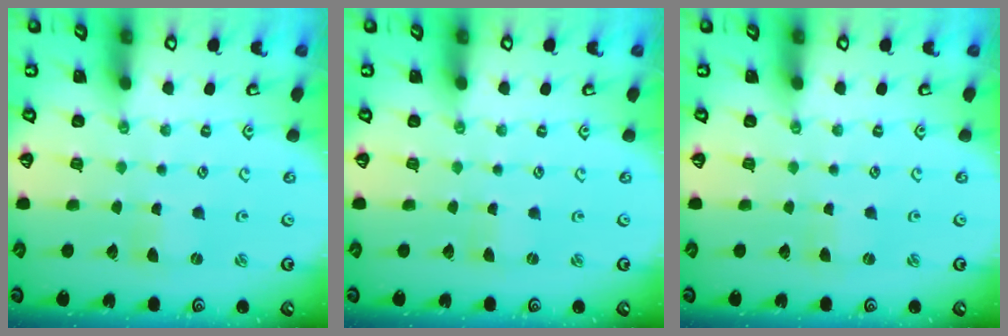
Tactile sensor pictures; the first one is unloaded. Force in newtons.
{"total": 0.0}
{"total": 1.9, "press": 1.9, "slide": 0.2}